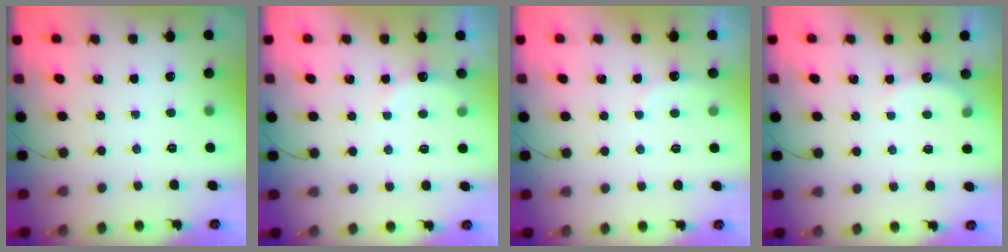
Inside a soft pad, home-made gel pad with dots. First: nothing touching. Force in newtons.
{"total": 7.2, "press": 7.1, "slide": 1.1}
{"total": 5.3, "press": 5.2, "slide": 0.9}
{"total": 4.2, "press": 4.1, "slide": 1.0}